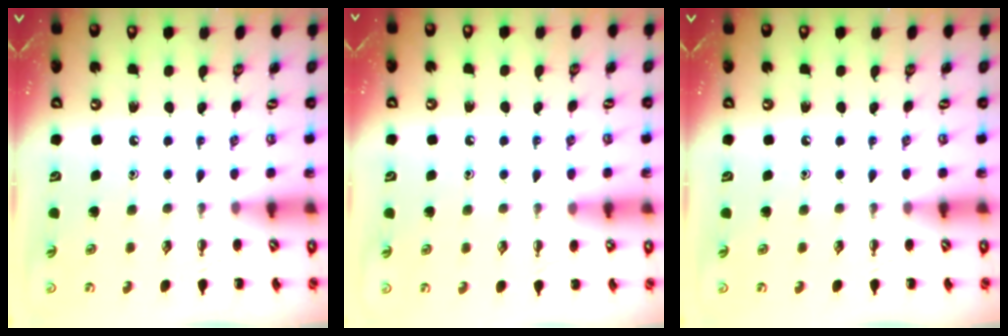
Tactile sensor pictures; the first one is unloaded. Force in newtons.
{"total": 4.5, "press": 4.2, "slide": 1.8}
{"total": 0.0}